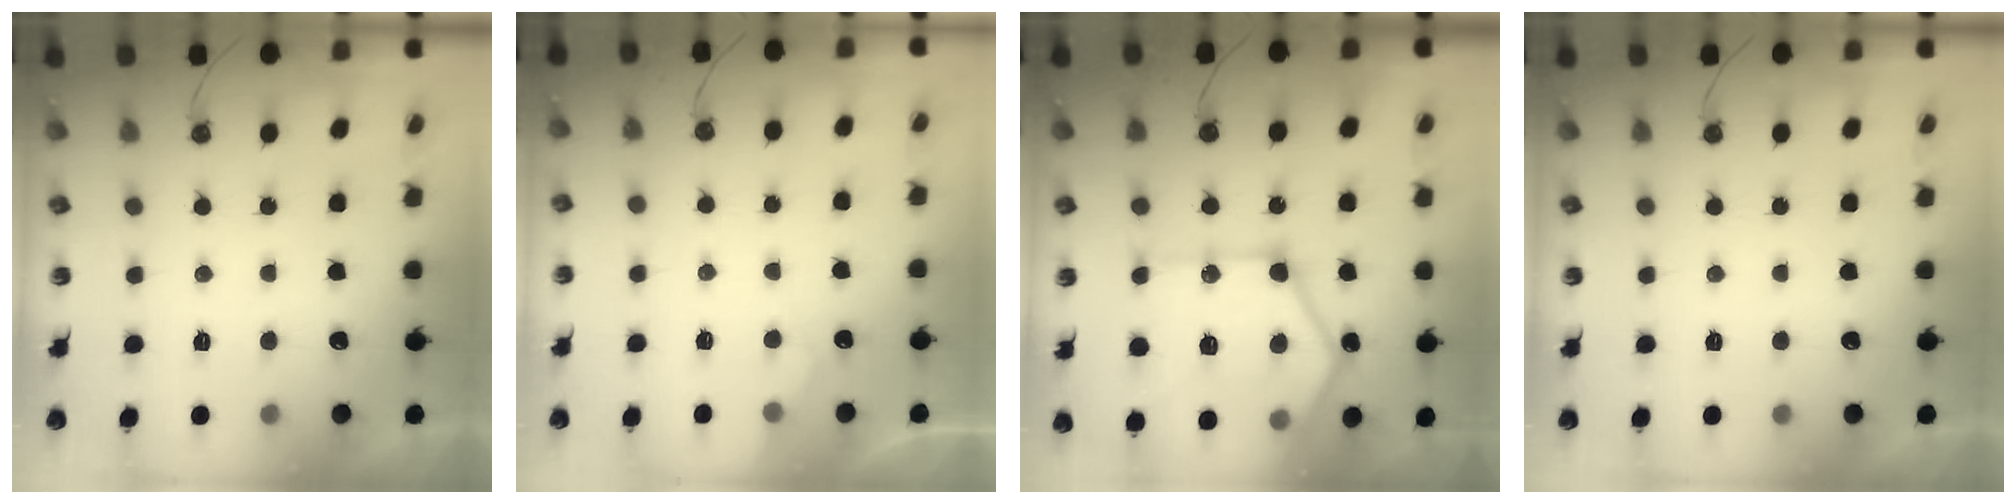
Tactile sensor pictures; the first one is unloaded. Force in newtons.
{"total": 3.6, "press": 3.6, "slide": 0.5}
{"total": 26.3, "press": 26.2, "slide": 2.8}
{"total": 0.0}